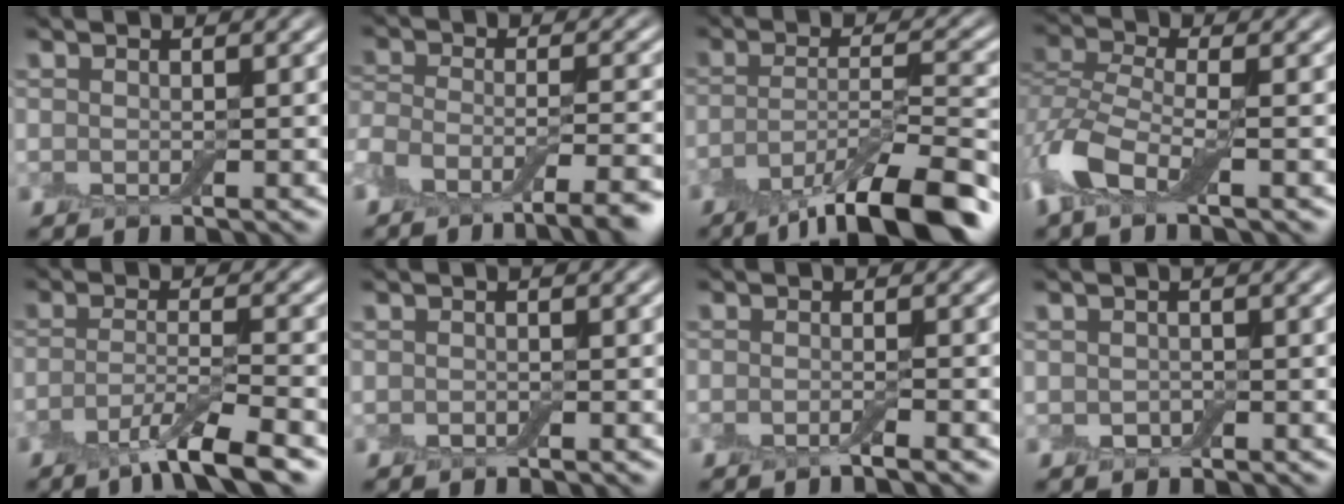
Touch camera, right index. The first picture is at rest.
{"total": 6.3, "force": [-4.4, 1.6, 4.2], "torque": [-0.069, -0.003, -0.083]}
{"total": 10.1, "force": [-6.5, 2.6, 7.4], "torque": [-0.110, -0.003, -0.112]}
{"total": 6.0, "force": [-2.5, 2.9, 4.6], "torque": [-0.109, -0.001, -0.066]}
{"total": 5.5, "force": [-3.3, 1.0, 4.3], "torque": [-0.065, -0.002, -0.067]}
{"total": 0.0}
{"total": 1.2, "force": [-0.7, 0.1, 1.0], "torque": [-0.013, -0.003, -0.017]}
{"total": 0.9, "force": [-0.2, 0.8, 0.5], "torque": [-0.010, -0.004, -0.005]}